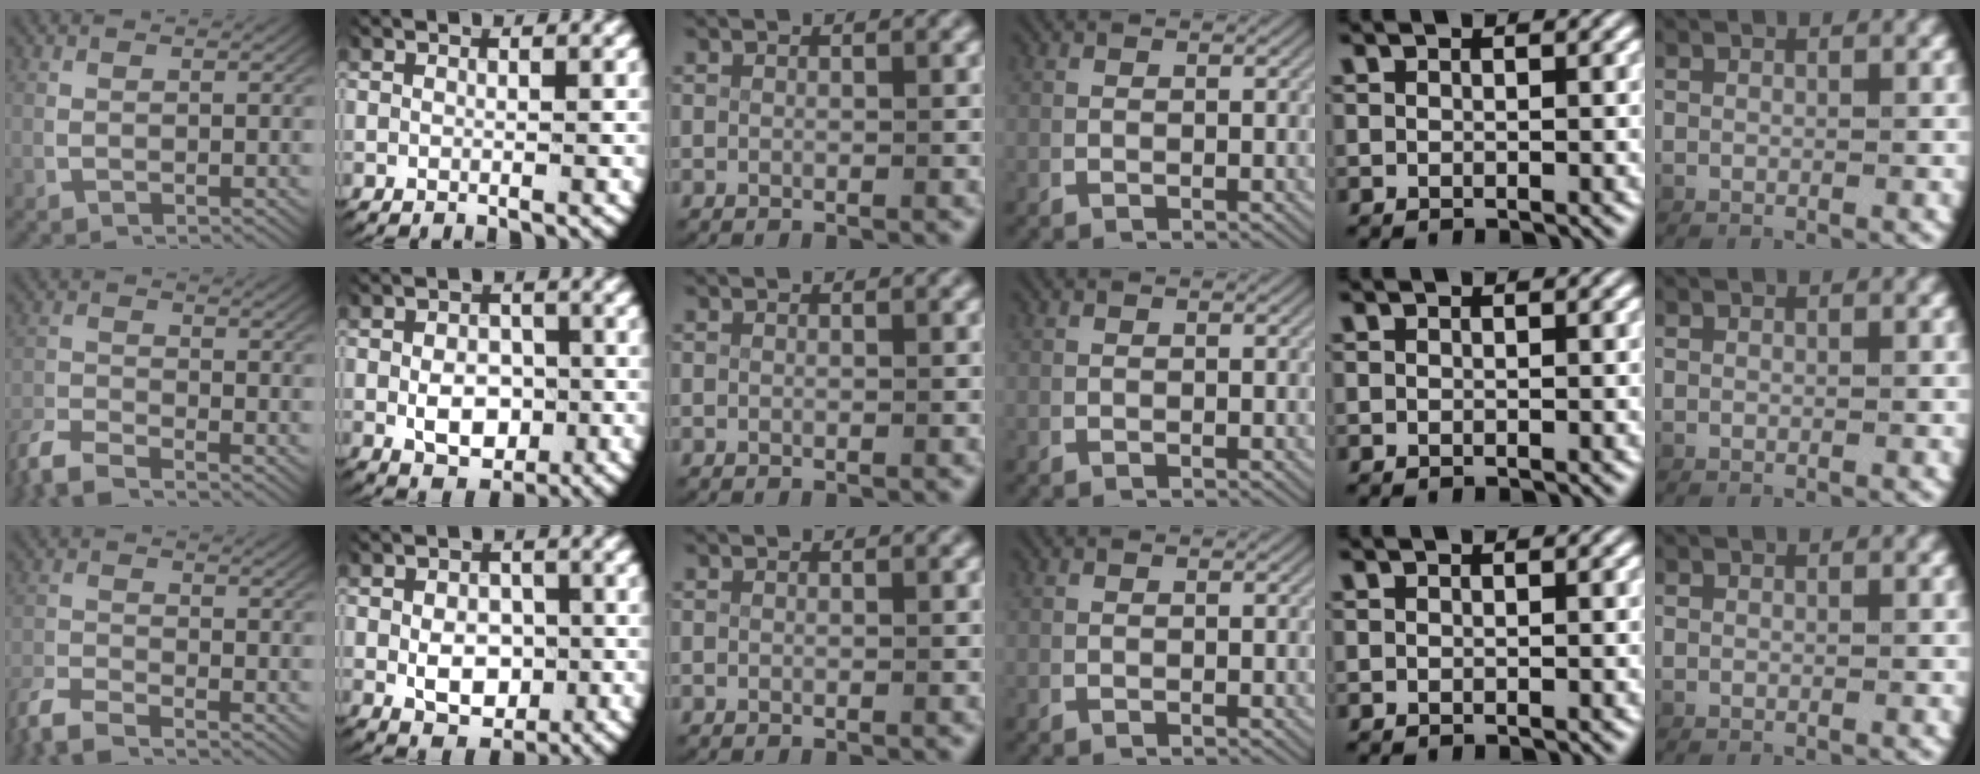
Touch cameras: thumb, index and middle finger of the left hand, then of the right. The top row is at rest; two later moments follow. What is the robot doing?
{"motion": "lift_and_place", "object": "card"}